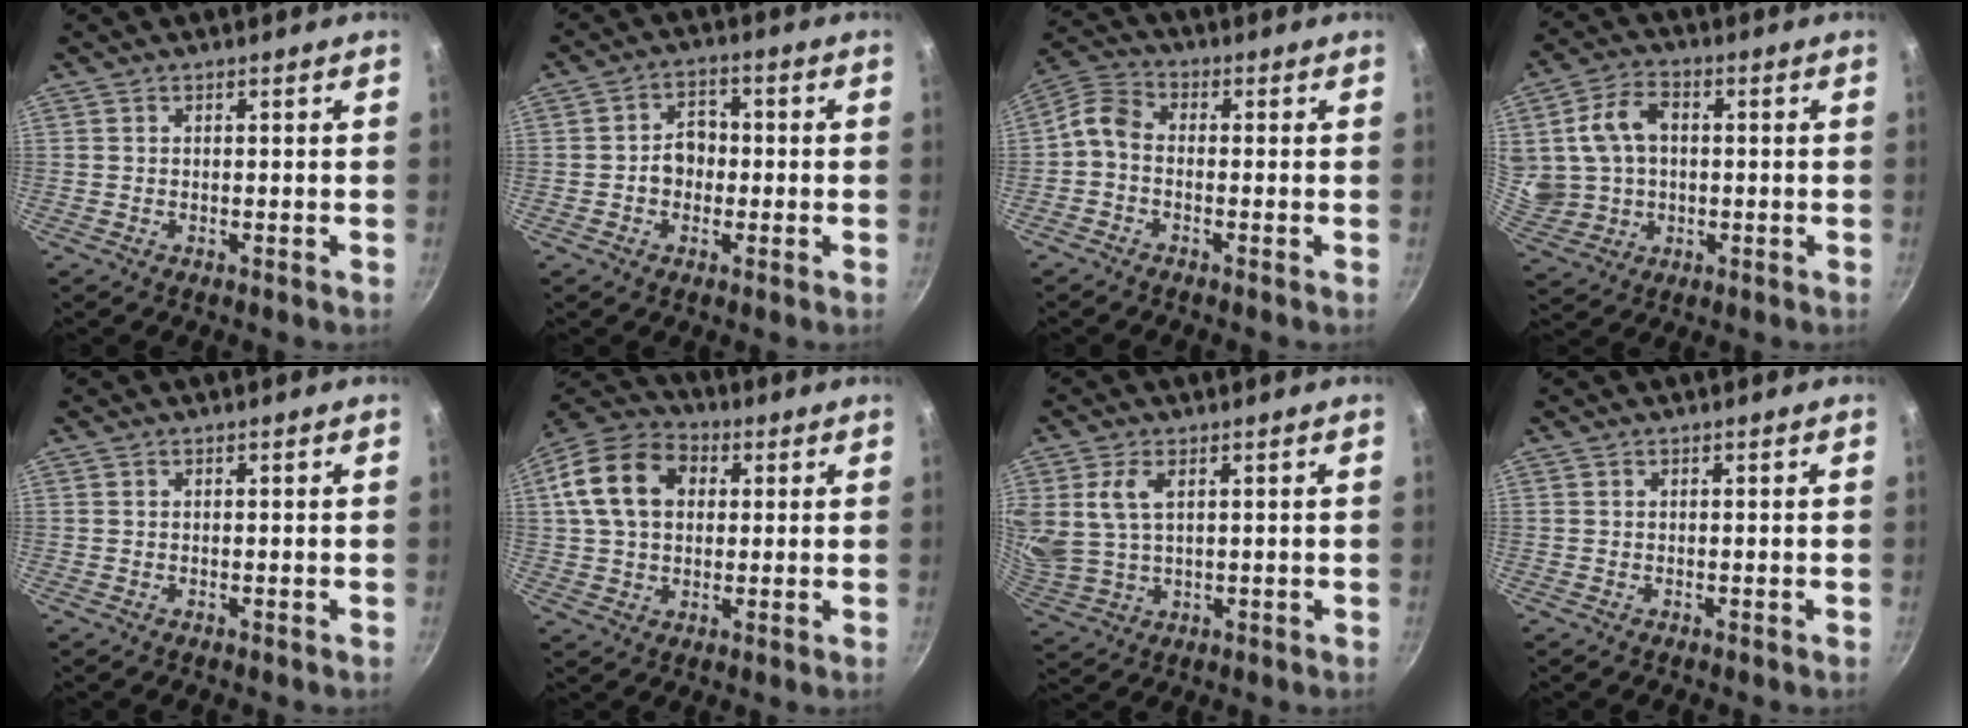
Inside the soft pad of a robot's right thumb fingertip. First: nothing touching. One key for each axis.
{"total": 5.5, "fx": -0.8, "fy": 4.5, "fz": 3.1, "tx": -0.015, "ty": 0.017, "tz": -0.015}
{"total": 4.9, "fx": -1.6, "fy": 3.4, "fz": 3.3, "tx": -0.074, "ty": 0.035, "tz": -0.047}
{"total": 13.4, "fx": 1.6, "fy": 10.3, "fz": 8.3, "tx": -0.143, "ty": 0.010, "tz": 0.040}
{"total": 0.0}
{"total": 14.8, "fx": 3.3, "fy": 10.8, "fz": 9.6, "tx": -0.156, "ty": 0.020, "tz": 0.043}
{"total": 7.7, "fx": 2.6, "fy": 4.4, "fz": 5.8, "tx": -0.115, "ty": -0.012, "tz": 0.061}
{"total": 0.0}